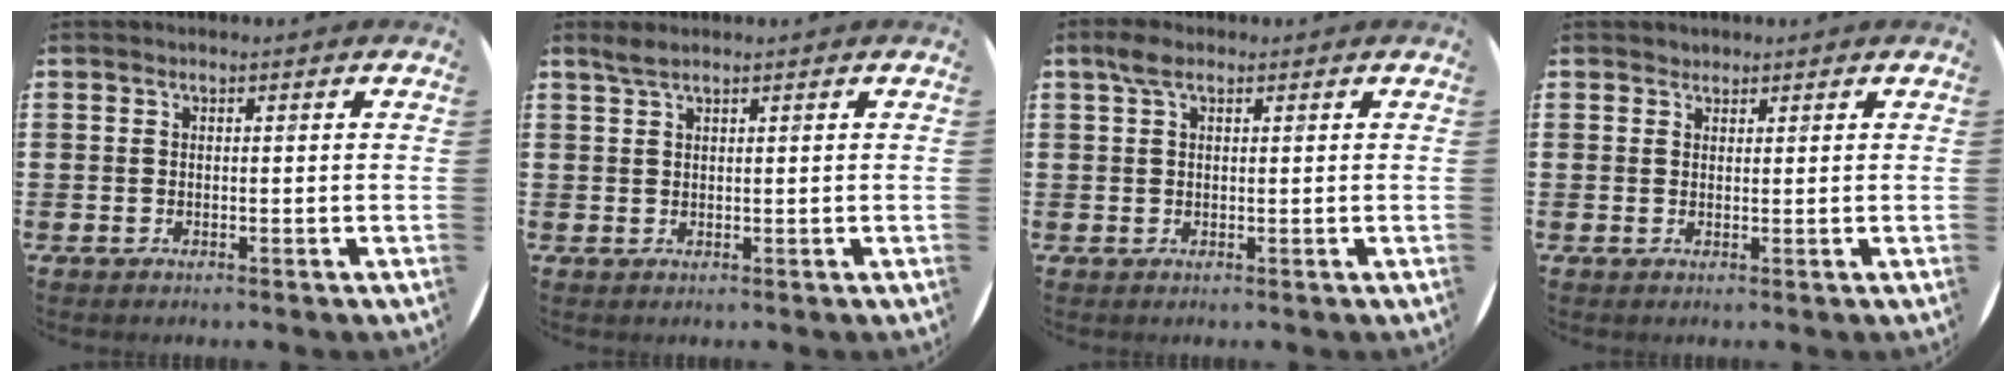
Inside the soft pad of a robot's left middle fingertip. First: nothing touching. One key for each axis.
{"total": 1.6, "fx": 1.3, "fy": 0.2, "fz": 0.8, "tx": -0.018, "ty": 0.002, "tz": 0.024}
{"total": 2.3, "fx": 1.4, "fy": 1.0, "fz": 1.5, "tx": -0.034, "ty": 0.006, "tz": 0.025}
{"total": 1.1, "fx": 1.0, "fy": 0.3, "fz": -0.1, "tx": 0.000, "ty": 0.001, "tz": 0.020}